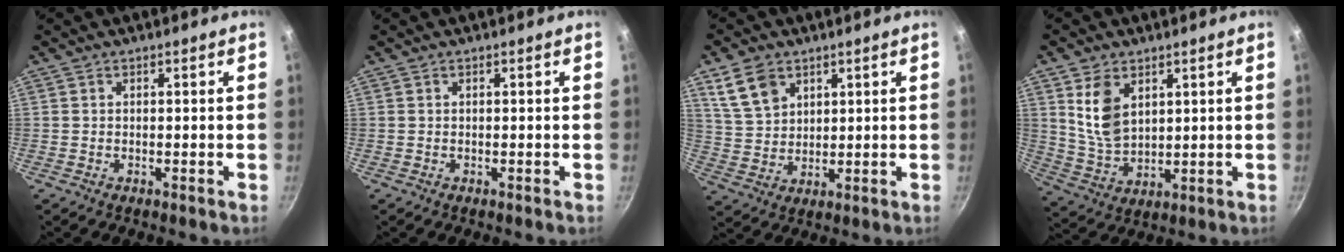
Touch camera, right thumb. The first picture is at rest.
{"total": 0.0}
{"total": 8.1, "force": [4.1, 6.0, 3.4], "torque": [-0.041, -0.011, 0.090]}
{"total": 9.2, "force": [3.4, 6.2, 5.8], "torque": [-0.088, -0.027, 0.080]}